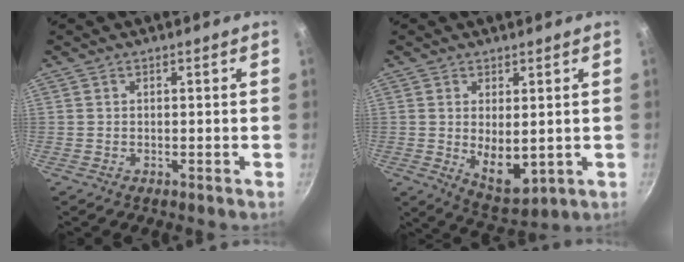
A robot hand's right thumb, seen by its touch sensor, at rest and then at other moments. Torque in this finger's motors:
{"motor_torque": [-0.20, 0.60, 0.11, -0.14, 0.15]}